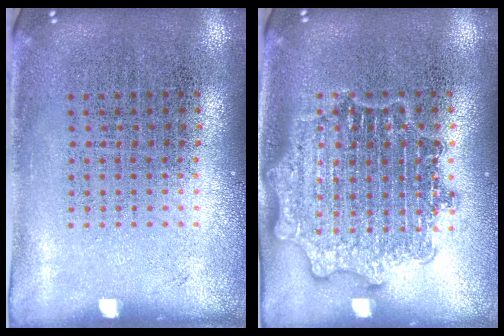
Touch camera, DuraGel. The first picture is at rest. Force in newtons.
{"total": 2.0, "press": 2.0, "slide": 0.3}